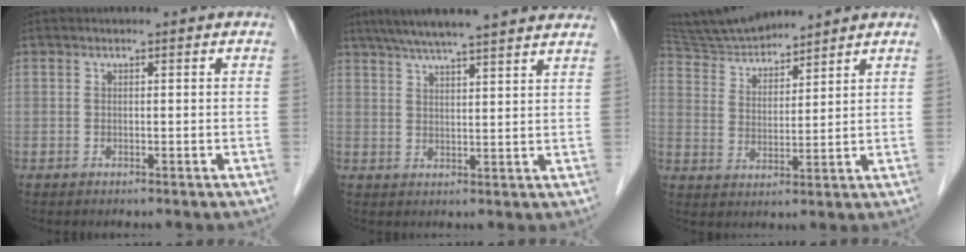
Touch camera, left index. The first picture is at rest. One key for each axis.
{"total": 15.9, "fx": 13.5, "fy": 0.7, "fz": 8.4, "tx": -0.134, "ty": 0.040, "tz": 0.180}
{"total": 9.0, "fx": 8.8, "fy": 0.8, "fz": 1.8, "tx": -0.049, "ty": 0.018, "tz": 0.175}